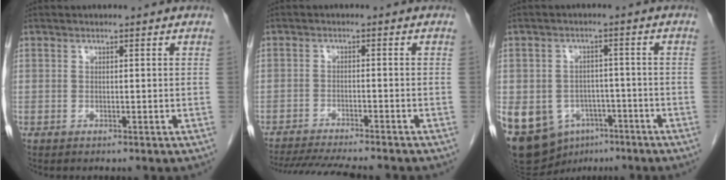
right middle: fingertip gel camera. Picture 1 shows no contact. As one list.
[{"total": 13.3, "force": [-12.0, 1.2, 5.7], "torque": [-0.091, -0.020, -0.172]}, {"total": 18.2, "force": [-8.4, 13.8, 8.4], "torque": [-0.213, 0.005, -0.112]}]